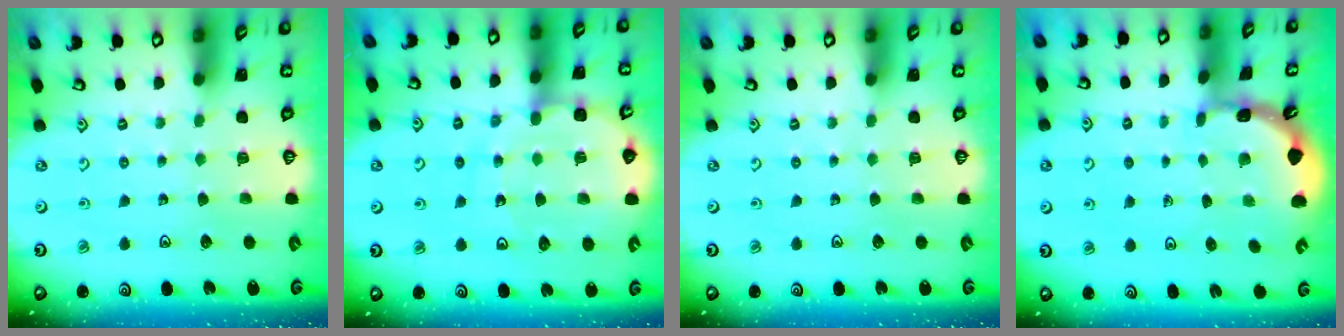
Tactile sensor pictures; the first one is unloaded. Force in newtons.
{"total": 11.5, "press": 11.3, "slide": 2.3}
{"total": 0.0}
{"total": 1.8, "press": 1.8, "slide": 0.1}